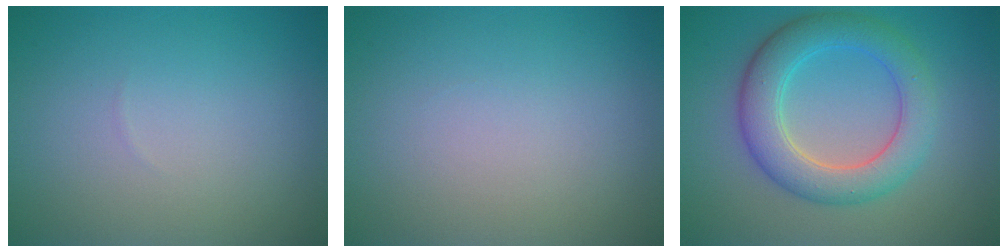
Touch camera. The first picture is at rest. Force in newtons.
{"total": 0.0}
{"total": 5.8, "press": 5.8, "slide": 0.2}